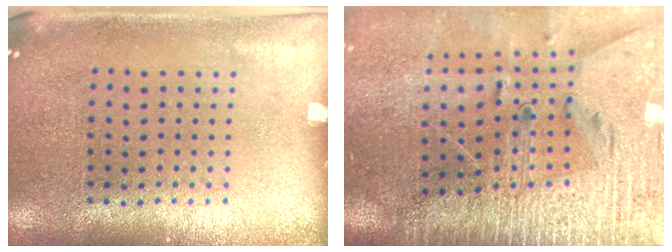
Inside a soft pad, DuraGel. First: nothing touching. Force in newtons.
{"total": 3.9, "press": 3.2, "slide": 2.2}